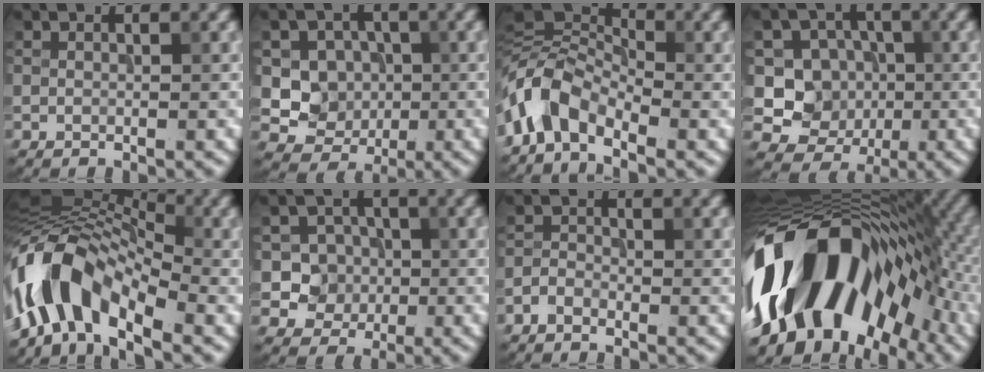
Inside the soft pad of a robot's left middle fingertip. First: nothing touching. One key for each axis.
{"total": 5.4, "fx": 0.0, "fy": 5.0, "fz": 2.0, "tx": -0.009, "ty": -0.004, "tz": -0.019}
{"total": 5.8, "fx": -2.6, "fy": 3.3, "fz": 4.0, "tx": -0.086, "ty": 0.013, "tz": -0.071}
{"total": 6.9, "fx": -0.7, "fy": 6.4, "fz": 2.4, "tx": -0.017, "ty": -0.004, "tz": -0.037}
{"total": 9.5, "fx": -4.4, "fy": 5.0, "fz": 6.8, "tx": -0.120, "ty": 0.023, "tz": -0.100}
{"total": 3.9, "fx": -0.4, "fy": 3.7, "fz": 1.2, "tx": -0.003, "ty": -0.002, "tz": -0.026}
{"total": 1.4, "fx": -1.2, "fy": 0.5, "fz": 0.3, "tx": -0.005, "ty": 0.005, "tz": -0.031}
{"total": 18.5, "fx": -5.2, "fy": 11.1, "fz": 13.9, "tx": -0.237, "ty": 0.008, "tz": -0.103}